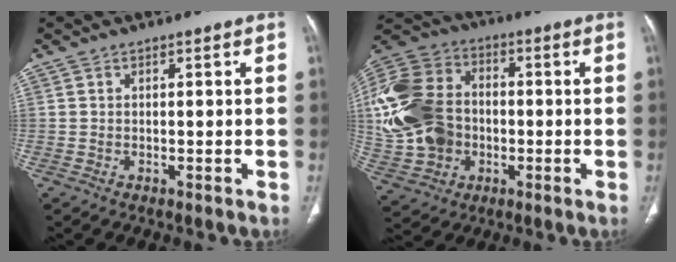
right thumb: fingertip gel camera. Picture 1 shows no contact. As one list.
[{"total": 24.5, "force": [-1.2, 19.2, 15.2], "torque": [-0.340, 0.031, -0.011]}]